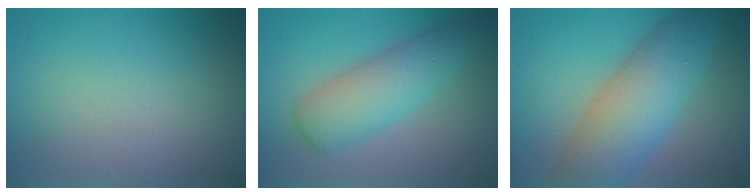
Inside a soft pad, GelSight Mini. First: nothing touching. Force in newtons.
{"total": 5.0, "press": 5.0, "slide": 0.2}
{"total": 8.3, "press": 8.2, "slide": 0.2}